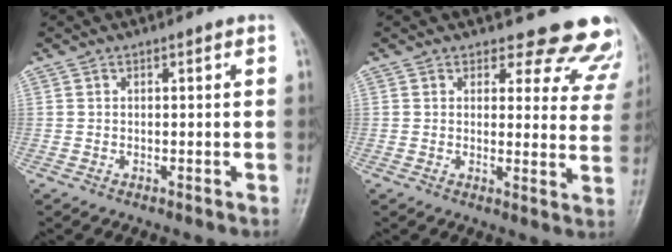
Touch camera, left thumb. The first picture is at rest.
{"total": 13.0, "force": [12.1, 4.4, 1.6], "torque": [0.041, -0.097, 0.110]}